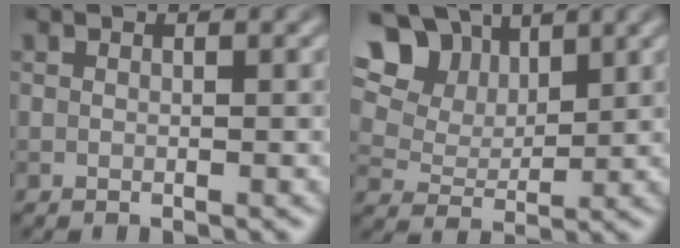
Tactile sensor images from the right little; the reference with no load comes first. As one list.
[{"total": 13.5, "force": [7.5, 9.0, 6.7], "torque": [-0.152, 0.034, 0.136]}]